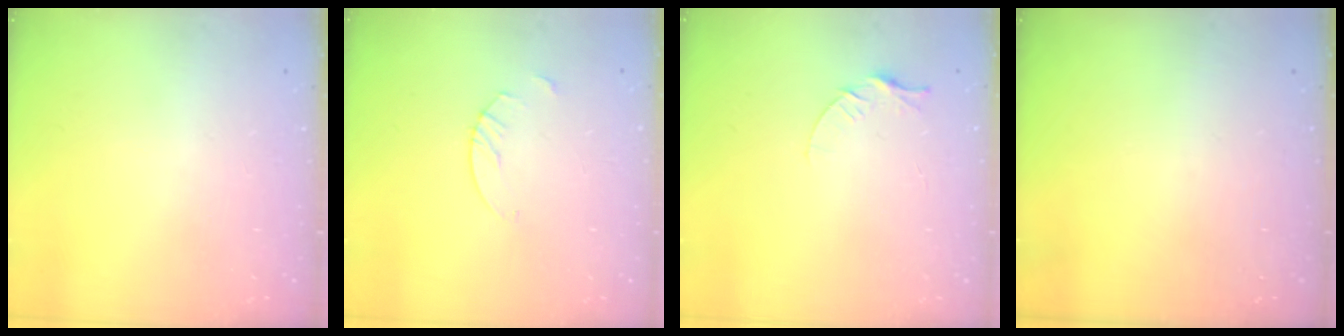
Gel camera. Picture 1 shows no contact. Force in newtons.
{"total": 2.7, "press": 2.7, "slide": 0.2}
{"total": 4.4, "press": 4.4, "slide": 0.5}
{"total": 0.0}